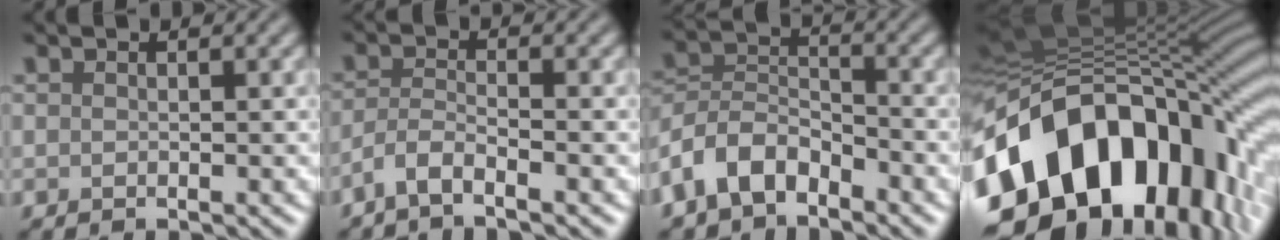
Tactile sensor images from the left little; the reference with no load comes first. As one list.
[{"total": 2.4, "force": [-1.9, 0.3, 1.5], "torque": [-0.032, -0.002, -0.048]}, {"total": 5.6, "force": [-3.7, 3.1, 2.8], "torque": [-0.054, 0.002, -0.084]}, {"total": 18.9, "force": [-5.4, 12.6, 13.1], "torque": [-0.237, -0.001, -0.094]}]